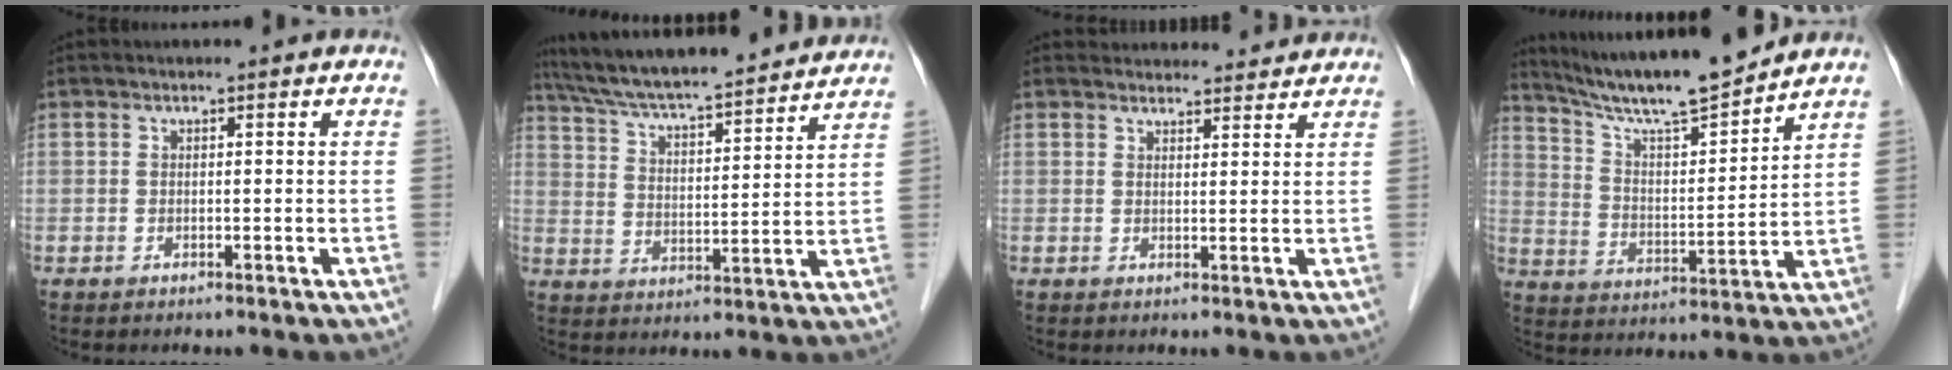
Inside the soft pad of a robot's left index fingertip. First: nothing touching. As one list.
[{"total": 20.8, "force": [18.9, 1.7, 8.6], "torque": [-0.147, 0.025, 0.285]}, {"total": 8.3, "force": [8.1, 1.9, 0.8], "torque": [0.007, 0.020, 0.089]}, {"total": 14.0, "force": [12.8, -0.4, 5.7], "torque": [-0.107, 0.000, 0.222]}]